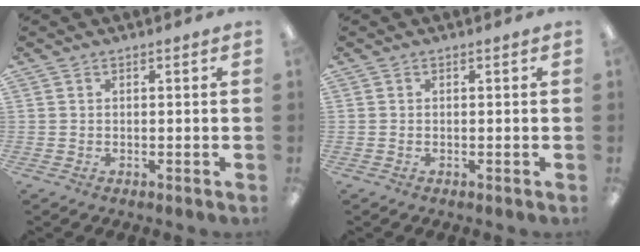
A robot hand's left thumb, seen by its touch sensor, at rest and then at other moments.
{"total": 0.0}